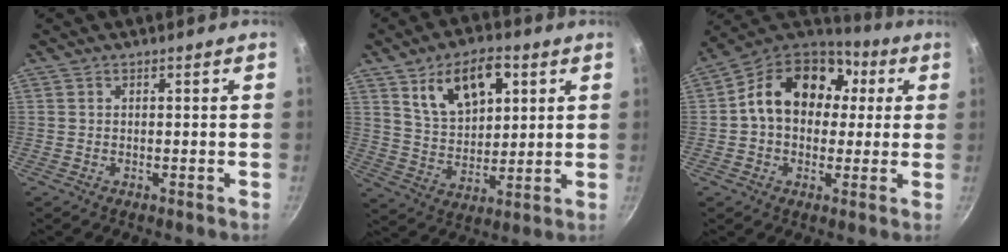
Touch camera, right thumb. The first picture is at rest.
{"total": 13.7, "force": [5.9, 7.9, 9.4], "torque": [-0.122, -0.016, 0.109]}
{"total": 18.1, "force": [3.1, 13.7, 11.4], "torque": [-0.159, 0.035, 0.035]}